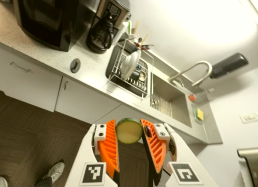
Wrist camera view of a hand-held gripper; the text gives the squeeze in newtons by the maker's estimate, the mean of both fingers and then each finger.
{"total": 10.6, "left": 10.5, "right": 10.6}